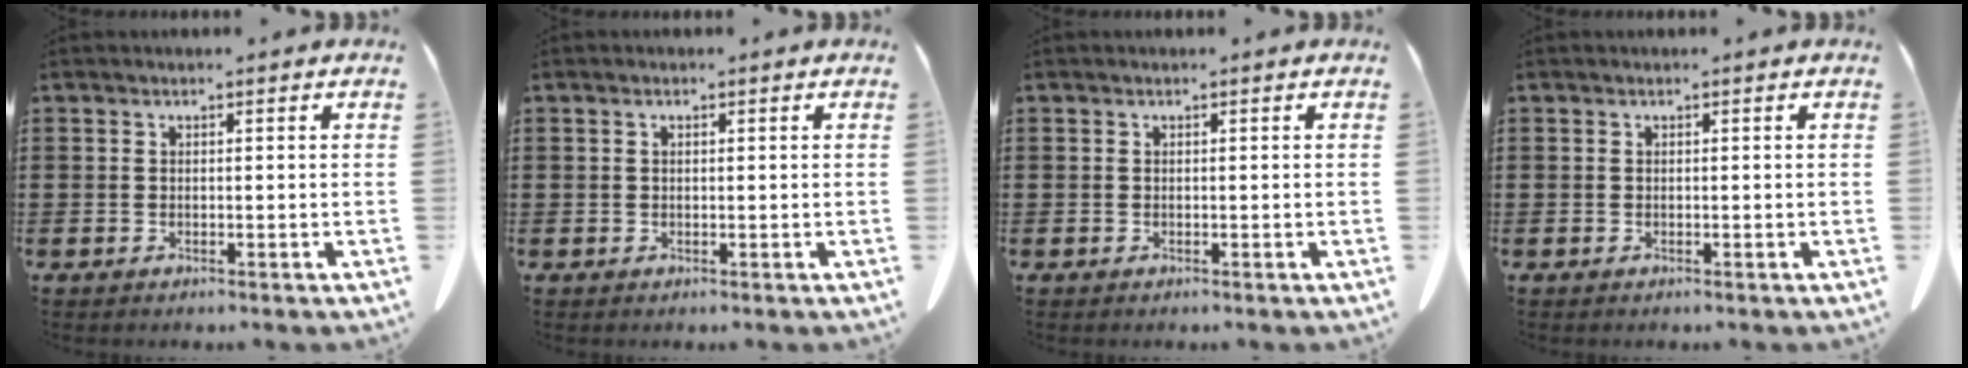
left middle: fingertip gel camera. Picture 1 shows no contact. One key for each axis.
{"total": 0.6, "fx": 0.2, "fy": 0.2, "fz": 0.5, "tx": -0.013, "ty": 0.000, "tz": 0.005}
{"total": 0.0}
{"total": 0.0}